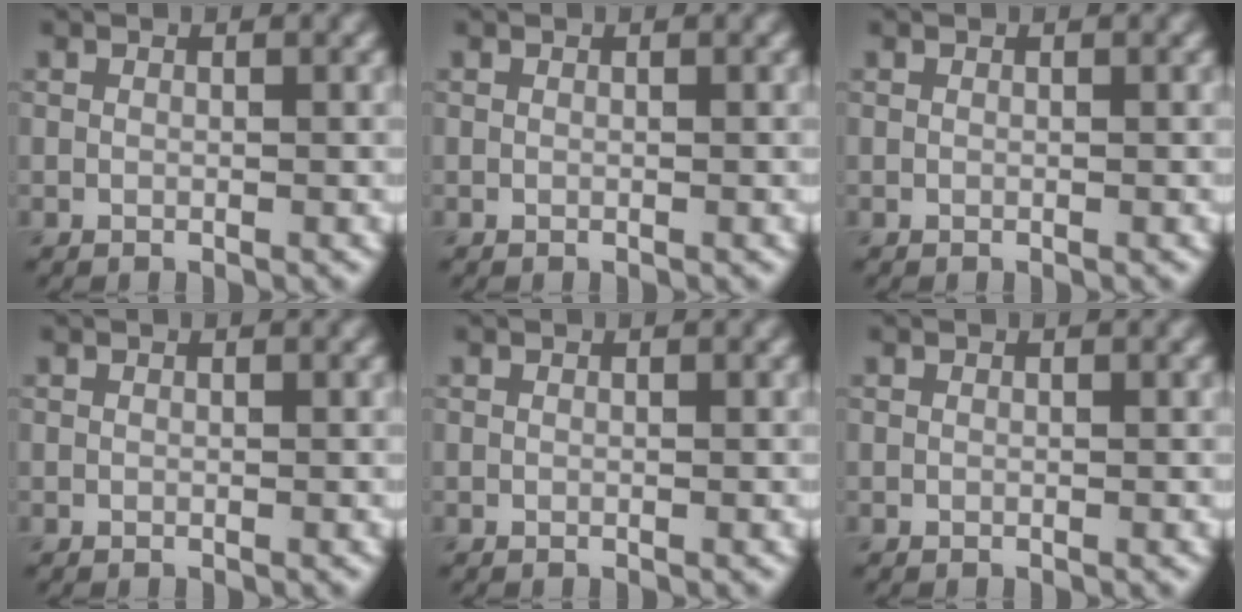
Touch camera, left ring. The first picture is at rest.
{"total": 0.0}
{"total": 0.0}
{"total": 0.0}
{"total": 0.0}
{"total": 0.0}